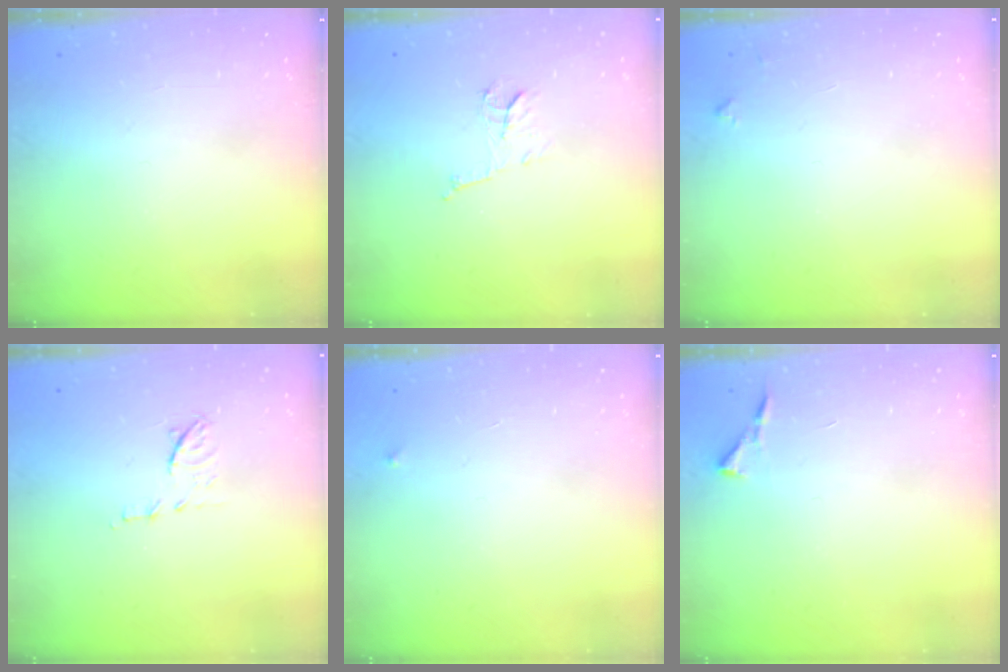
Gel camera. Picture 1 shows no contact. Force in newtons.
{"total": 6.0, "press": 6.0, "slide": 0.5}
{"total": 3.8, "press": 3.7, "slide": 0.4}
{"total": 6.8, "press": 6.8, "slide": 0.9}
{"total": 2.5, "press": 2.4, "slide": 0.4}
{"total": 3.5, "press": 3.4, "slide": 0.5}